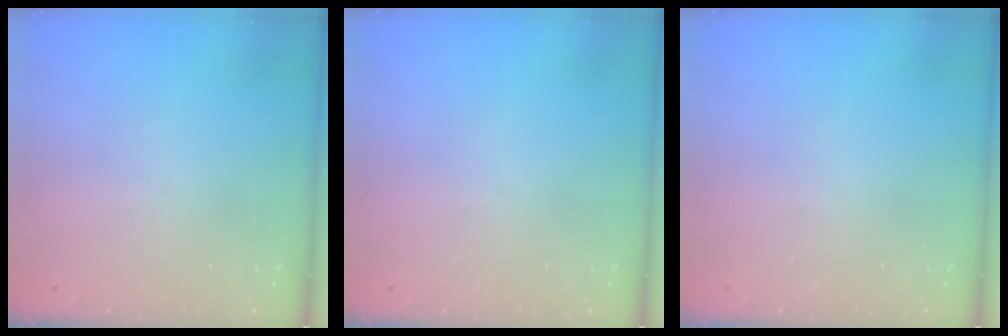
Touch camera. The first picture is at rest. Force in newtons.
{"total": 0.0}
{"total": 0.0}